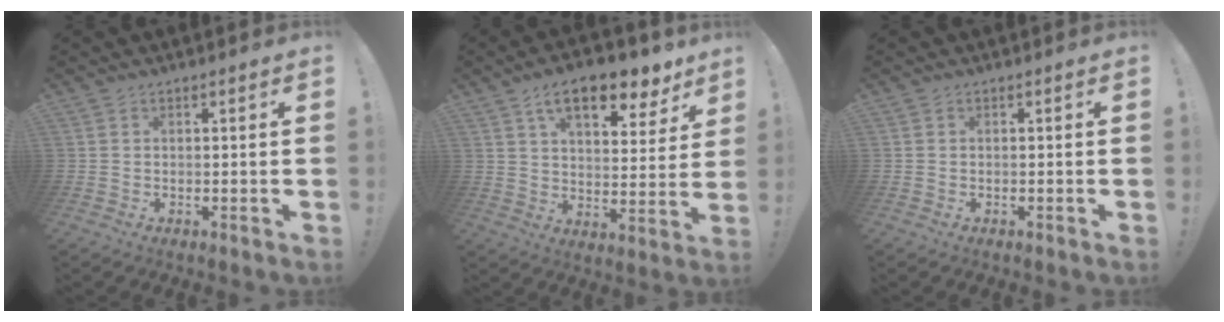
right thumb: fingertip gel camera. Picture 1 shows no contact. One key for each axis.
{"total": 14.9, "fx": 9.2, "fy": 6.4, "fz": 9.9, "tx": -0.143, "ty": -0.052, "tz": 0.152}
{"total": 0.0}